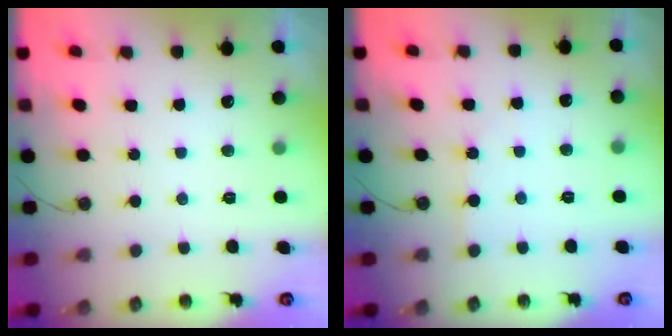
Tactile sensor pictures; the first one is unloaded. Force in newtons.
{"total": 3.2, "press": 3.2, "slide": 0.4}